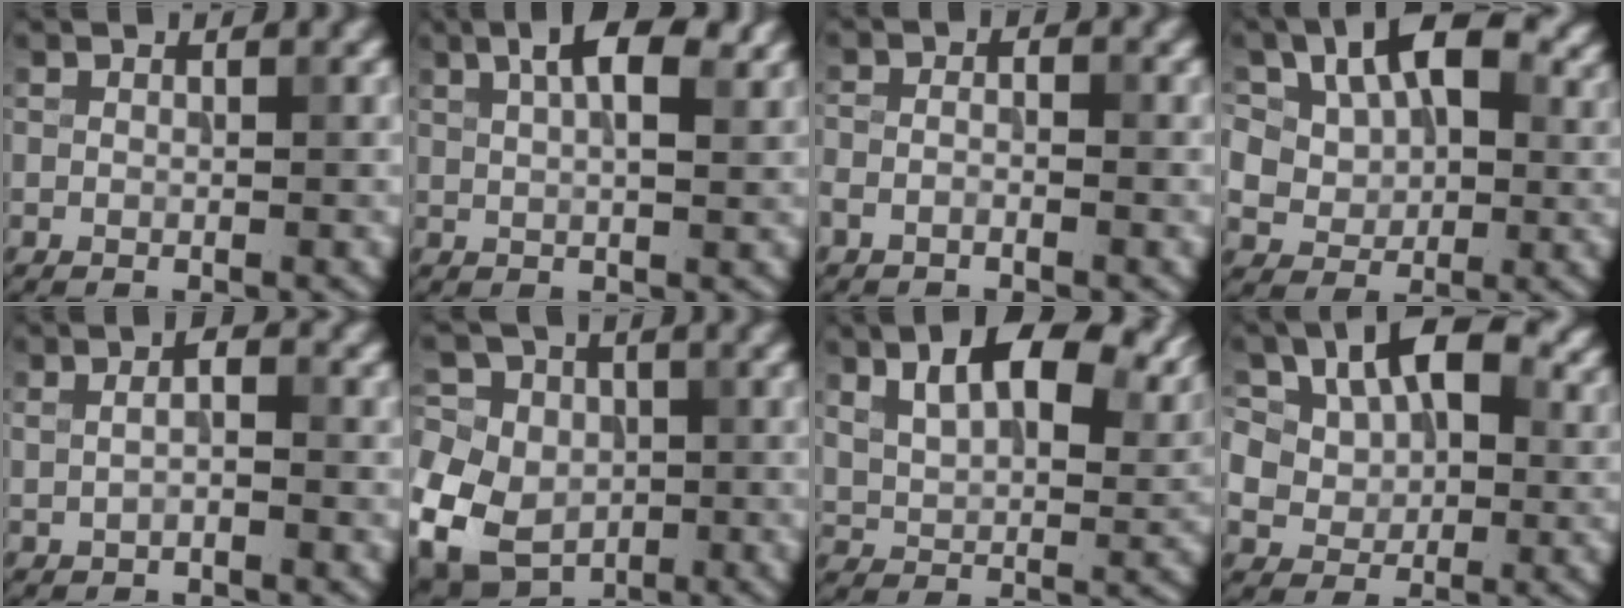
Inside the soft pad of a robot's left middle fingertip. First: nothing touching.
{"total": 4.6, "force": [2.1, 1.6, 3.8], "torque": [-0.058, 0.011, 0.027]}
{"total": 1.5, "force": [-1.1, 0.6, 0.8], "torque": [-0.023, -0.001, -0.025]}
{"total": 11.9, "force": [3.4, 8.3, 7.9], "torque": [-0.132, 0.022, 0.056]}
{"total": 1.9, "force": [0.2, 0.8, 1.7], "torque": [-0.029, 0.003, -0.004]}
{"total": 12.3, "force": [-2.3, 10.4, 6.3], "torque": [-0.138, 0.018, -0.070]}
{"total": 11.8, "force": [6.3, 5.8, 8.2], "torque": [-0.138, 0.008, 0.111]}
{"total": 13.2, "force": [4.0, 9.1, 8.7], "torque": [-0.132, 0.024, 0.063]}